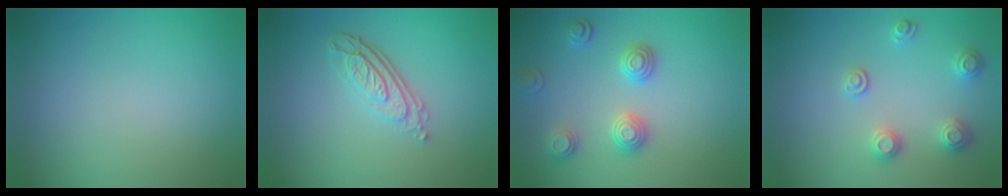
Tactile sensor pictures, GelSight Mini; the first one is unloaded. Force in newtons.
{"total": 4.0, "press": 2.9, "slide": 2.7}
{"total": 3.0, "press": 2.9, "slide": 0.6}
{"total": 2.5, "press": 2.5, "slide": 0.3}